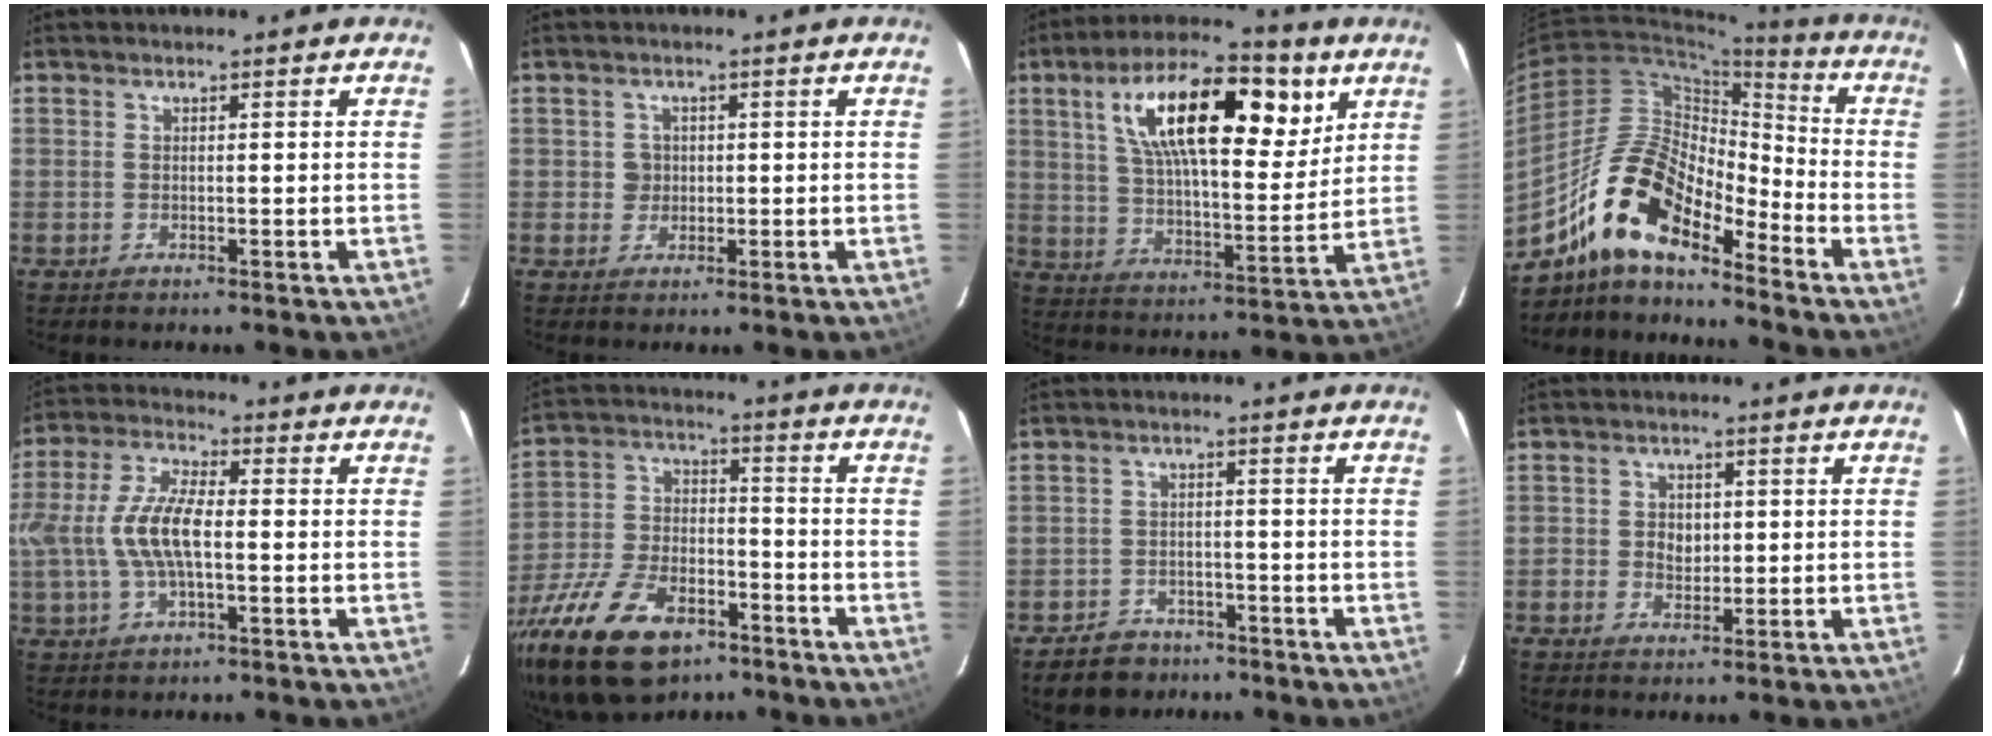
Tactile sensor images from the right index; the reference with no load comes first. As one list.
[{"total": 2.4, "force": [0.3, 2.3, 0.2], "torque": [0.003, 0.007, 0.007]}, {"total": 23.0, "force": [10.0, 9.5, 18.4], "torque": [-0.323, 0.032, 0.159]}, {"total": 15.7, "force": [-11.6, 5.1, 9.4], "torque": [-0.172, 0.003, -0.230]}, {"total": 11.5, "force": [-1.0, 4.8, 10.4], "torque": [-0.224, 0.009, -0.018]}, {"total": 22.9, "force": [-14.4, 11.6, 13.5], "torque": [-0.293, -0.020, -0.246]}, {"total": 7.3, "force": [-5.3, 4.7, 1.7], "torque": [-0.052, 0.018, -0.074]}, {"total": 3.5, "force": [0.1, 3.1, 1.4], "torque": [-0.026, 0.008, 0.003]}]